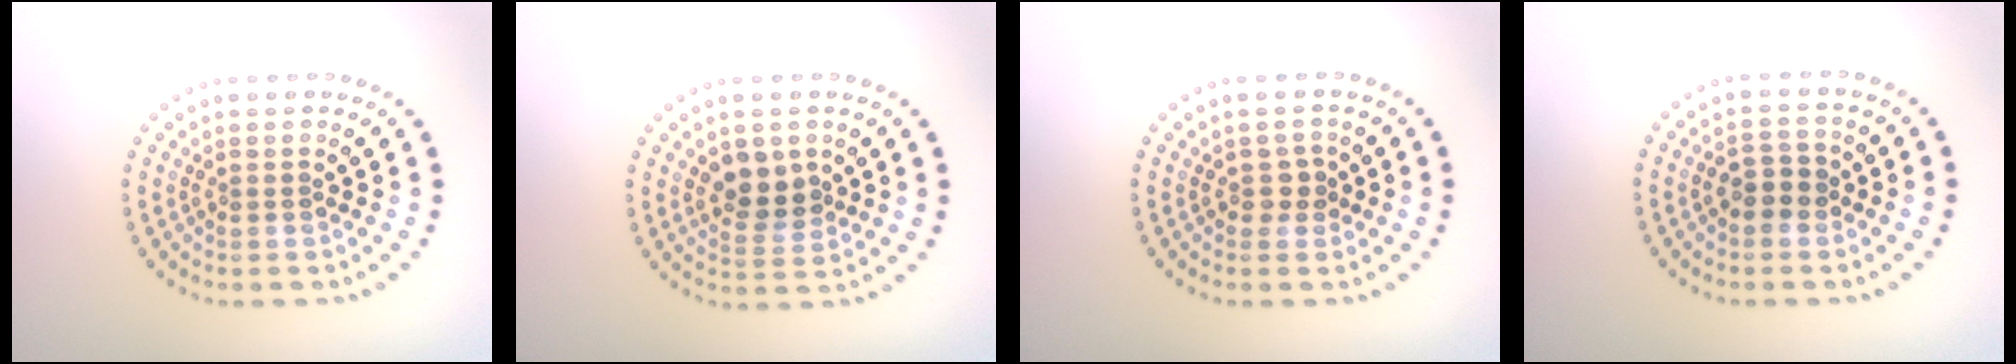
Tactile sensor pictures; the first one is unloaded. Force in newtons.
{"total": 3.3, "press": 3.1, "slide": 1.1}
{"total": 1.0, "press": 0.9, "slide": 0.4}
{"total": 1.8, "press": 1.7, "slide": 0.5}